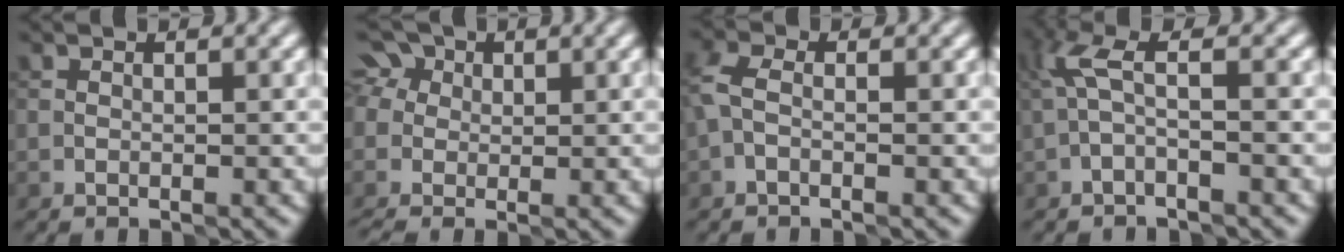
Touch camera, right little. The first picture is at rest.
{"total": 3.9, "force": [0.4, 3.3, 2.1], "torque": [-0.045, 0.023, 0.001]}
{"total": 2.2, "force": [-0.2, 1.3, 1.7], "torque": [-0.043, 0.010, -0.011]}
{"total": 2.5, "force": [-0.3, 0.5, 2.4], "torque": [-0.057, 0.016, -0.013]}